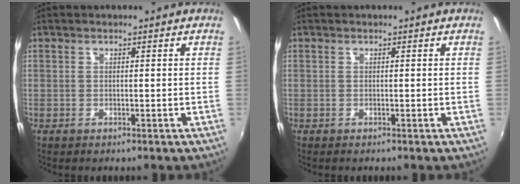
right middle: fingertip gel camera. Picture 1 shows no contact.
{"total": 0.0}